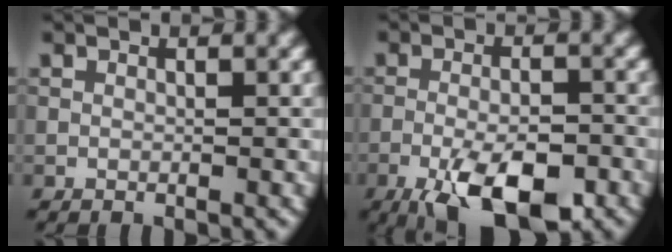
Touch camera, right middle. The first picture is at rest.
{"total": 9.1, "force": [-5.0, 3.3, 6.9], "torque": [-0.119, -0.009, -0.084]}